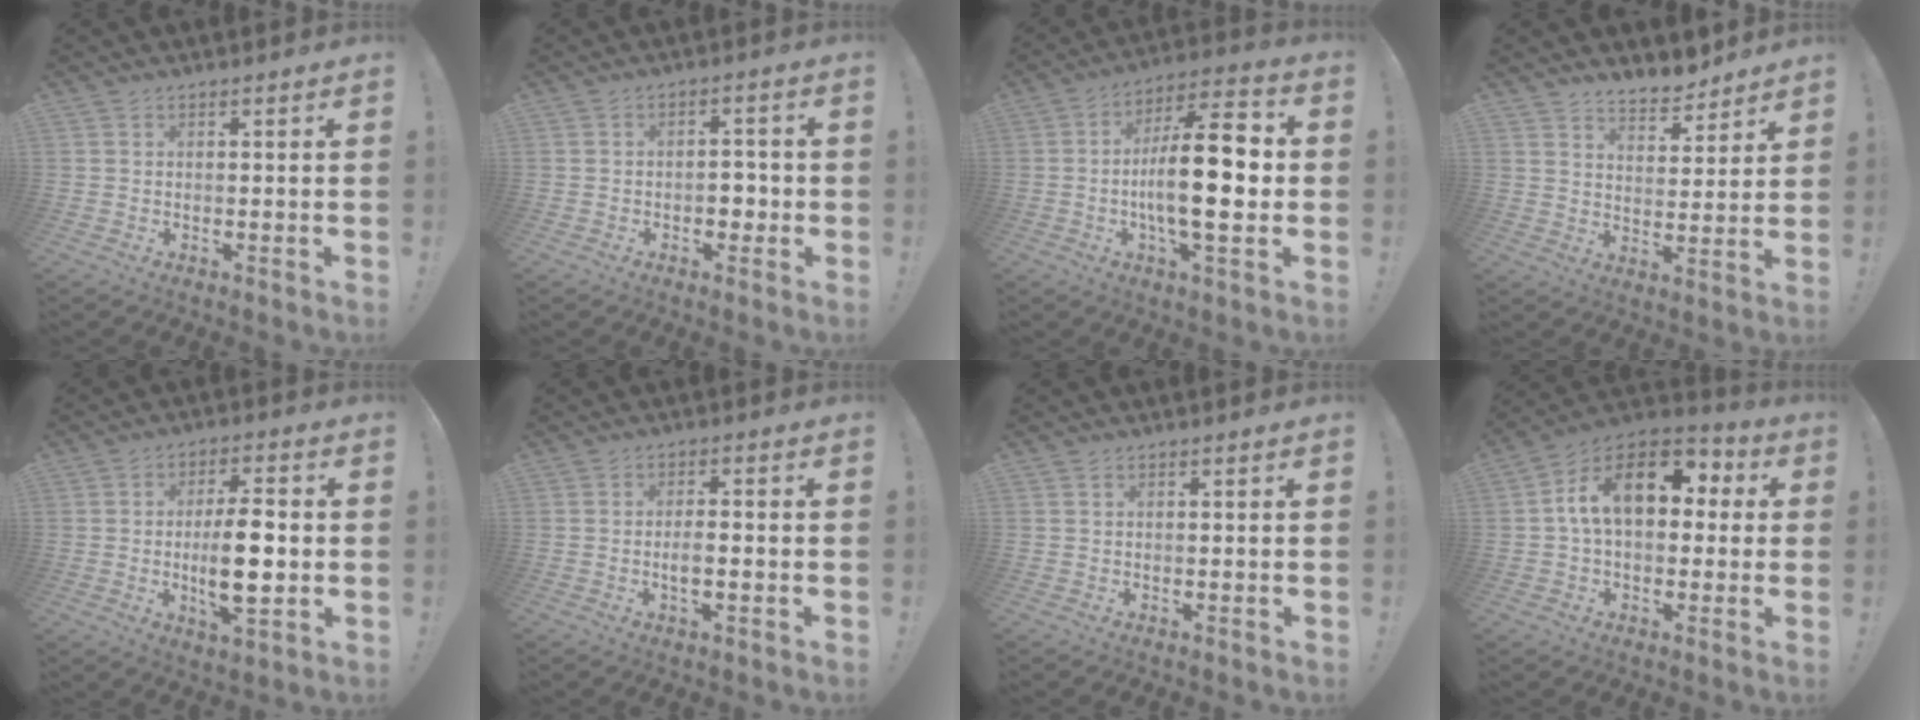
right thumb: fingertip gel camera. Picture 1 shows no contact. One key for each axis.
{"total": 4.7, "fx": -1.3, "fy": 3.4, "fz": 2.9, "tx": -0.034, "ty": 0.010, "tz": -0.024}
{"total": 19.9, "fx": -1.3, "fy": 6.4, "fz": 18.8, "tx": -0.301, "ty": 0.000, "tz": -0.026}
{"total": 6.6, "fx": 6.0, "fy": 2.4, "fz": 1.5, "tx": -0.007, "ty": -0.056, "tz": 0.108}
{"total": 12.3, "fx": -1.4, "fy": 6.9, "fz": 10.1, "tx": -0.171, "ty": 0.008, "tz": -0.026}
{"total": 3.8, "fx": -1.1, "fy": 1.2, "fz": 3.4, "tx": -0.056, "ty": 0.004, "tz": -0.018}
{"total": 0.0}
{"total": 16.8, "fx": 4.1, "fy": 10.2, "fz": 12.8, "tx": -0.210, "ty": 0.007, "tz": 0.069}